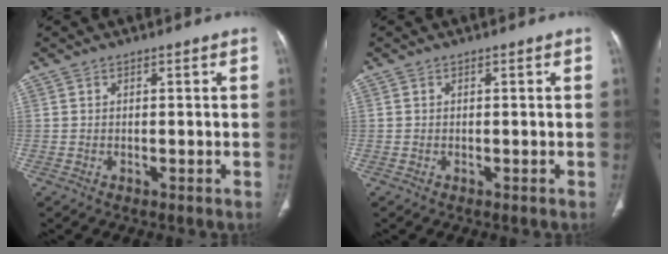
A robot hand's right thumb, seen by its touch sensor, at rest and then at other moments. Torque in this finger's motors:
{"motor_torque": [-0.22, 0.52, 0.22, -0.35, -0.09]}